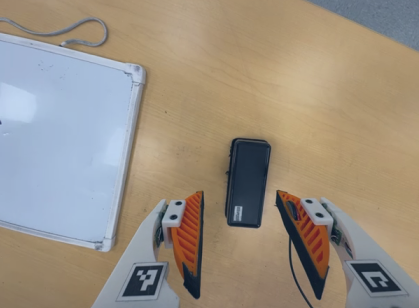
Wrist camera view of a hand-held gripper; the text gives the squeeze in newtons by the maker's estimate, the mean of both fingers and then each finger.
{"total": 0.0}